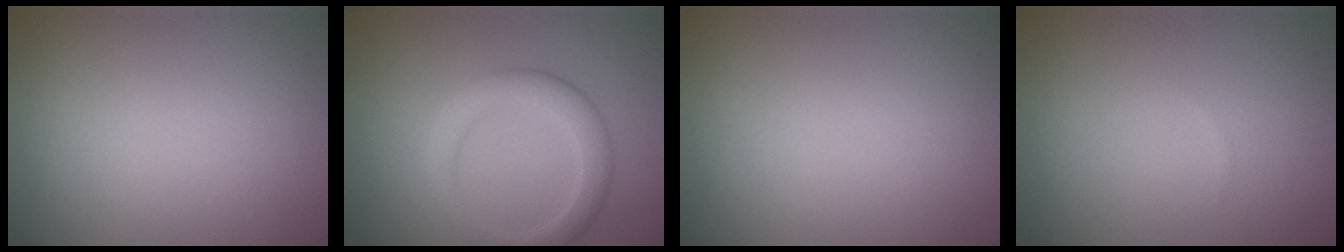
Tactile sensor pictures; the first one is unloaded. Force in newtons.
{"total": 3.4, "press": 3.4, "slide": 0.3}
{"total": 0.0}
{"total": 0.0}